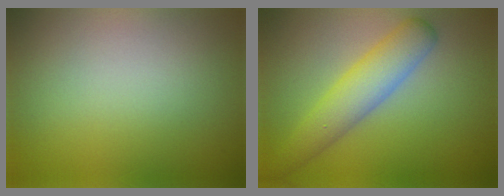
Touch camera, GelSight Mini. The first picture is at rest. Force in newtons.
{"total": 4.7, "press": 4.7, "slide": 0.1}